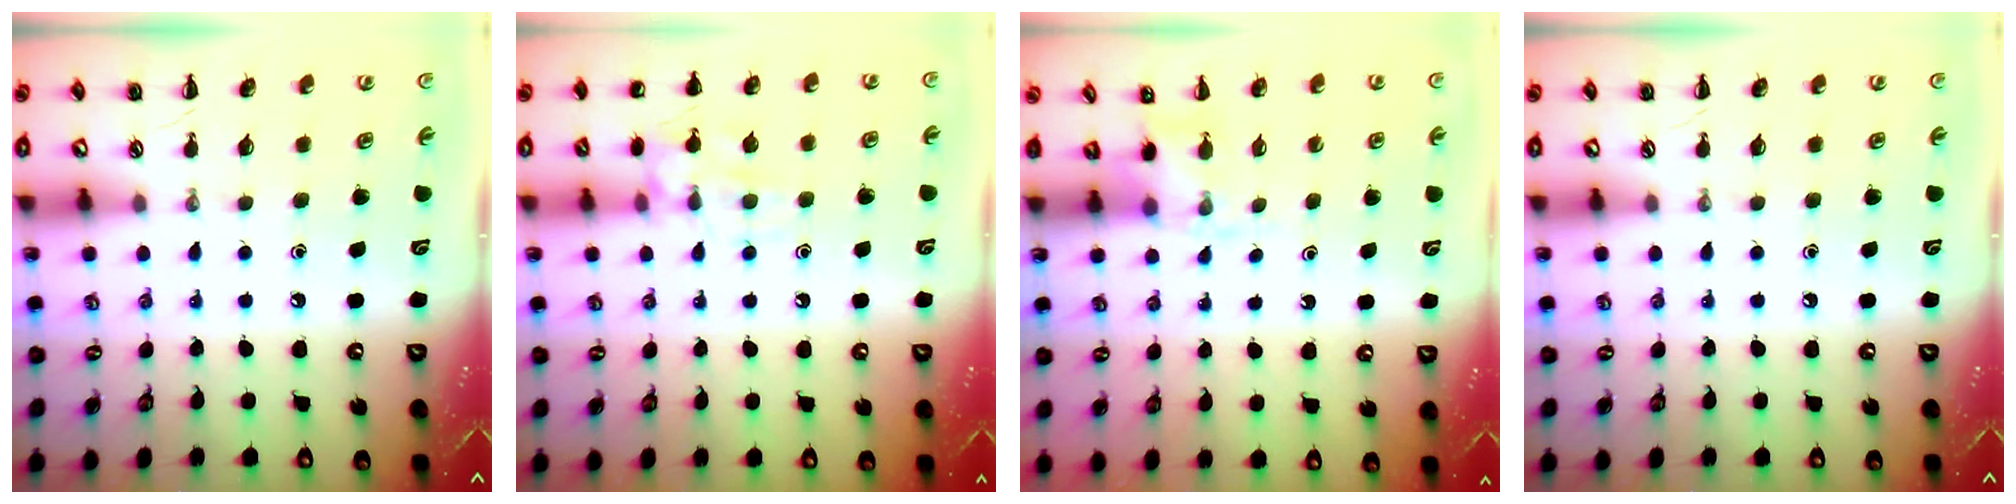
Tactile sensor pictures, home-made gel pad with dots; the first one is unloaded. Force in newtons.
{"total": 10.4, "press": 10.3, "slide": 0.5}
{"total": 3.1, "press": 2.9, "slide": 1.1}
{"total": 0.0}